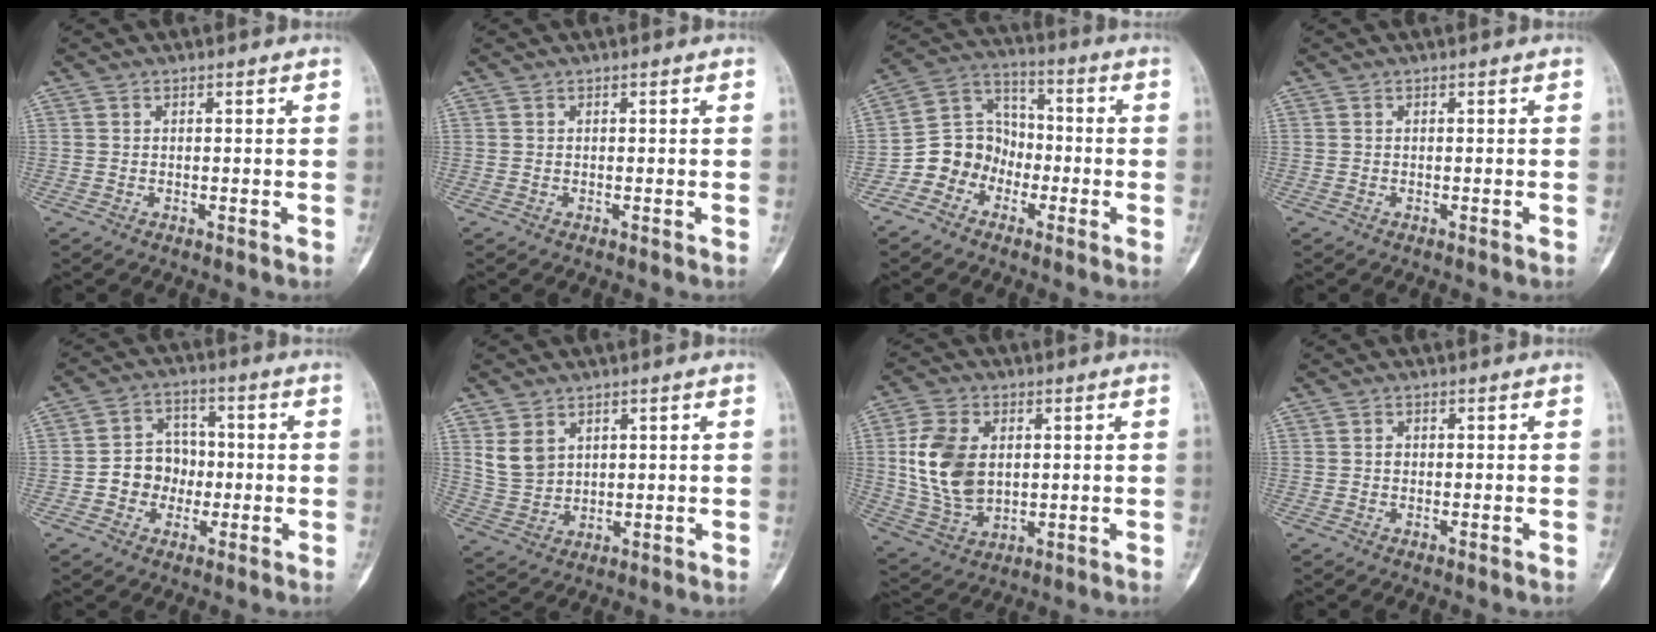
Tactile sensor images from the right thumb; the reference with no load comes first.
{"total": 0.0}
{"total": 10.1, "force": [-4.1, 8.8, 2.8], "torque": [-0.011, 0.069, -0.087]}
{"total": 0.0}
{"total": 7.8, "force": [-1.5, 6.8, 3.5], "torque": [-0.014, 0.027, -0.034]}
{"total": 6.0, "force": [2.8, 4.3, 3.1], "torque": [-0.050, -0.013, 0.069]}
{"total": 13.3, "force": [1.8, 9.0, 9.7], "torque": [-0.178, -0.007, 0.042]}
{"total": 0.6, "force": [-0.2, 0.4, 0.4], "torque": [-0.001, 0.002, -0.005]}